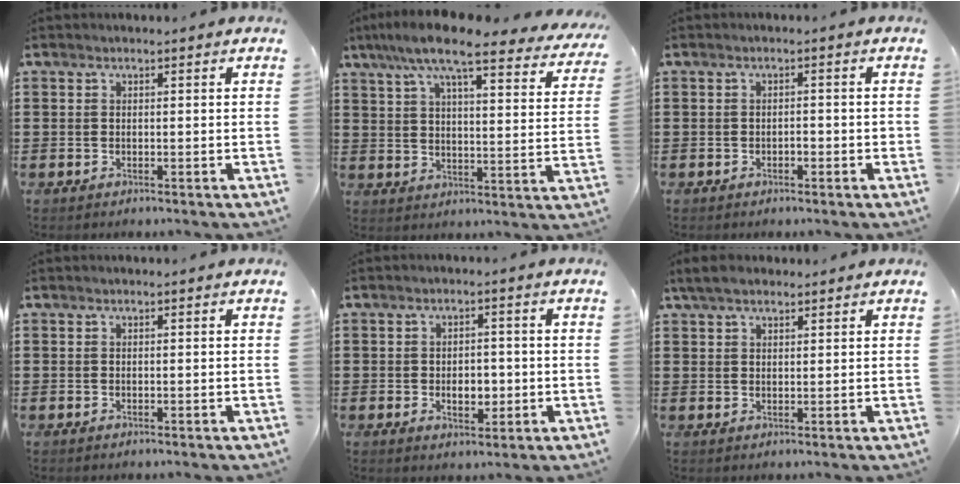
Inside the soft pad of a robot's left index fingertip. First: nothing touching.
{"total": 10.1, "force": [8.1, 1.2, 5.9], "torque": [-0.137, -0.035, 0.136]}
{"total": 1.3, "force": [-0.7, 0.5, 1.0], "torque": [-0.021, -0.001, -0.013]}
{"total": 0.0}
{"total": 4.1, "force": [-0.8, 2.5, 3.2], "torque": [-0.048, 0.000, -0.020]}
{"total": 3.1, "force": [2.4, 1.2, 1.7], "torque": [-0.038, 0.005, 0.045]}